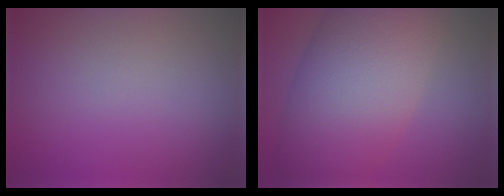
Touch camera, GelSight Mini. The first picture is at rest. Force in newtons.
{"total": 12.3, "press": 12.3, "slide": 0.7}